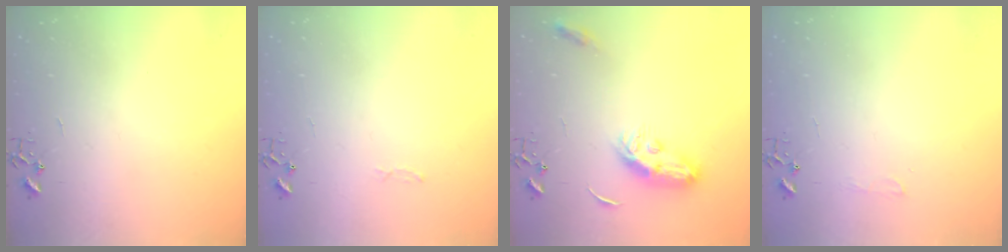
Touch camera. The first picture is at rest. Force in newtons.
{"total": 2.8, "press": 2.8, "slide": 0.4}
{"total": 10.4, "press": 10.4, "slide": 0.1}
{"total": 4.7, "press": 4.6, "slide": 0.7}